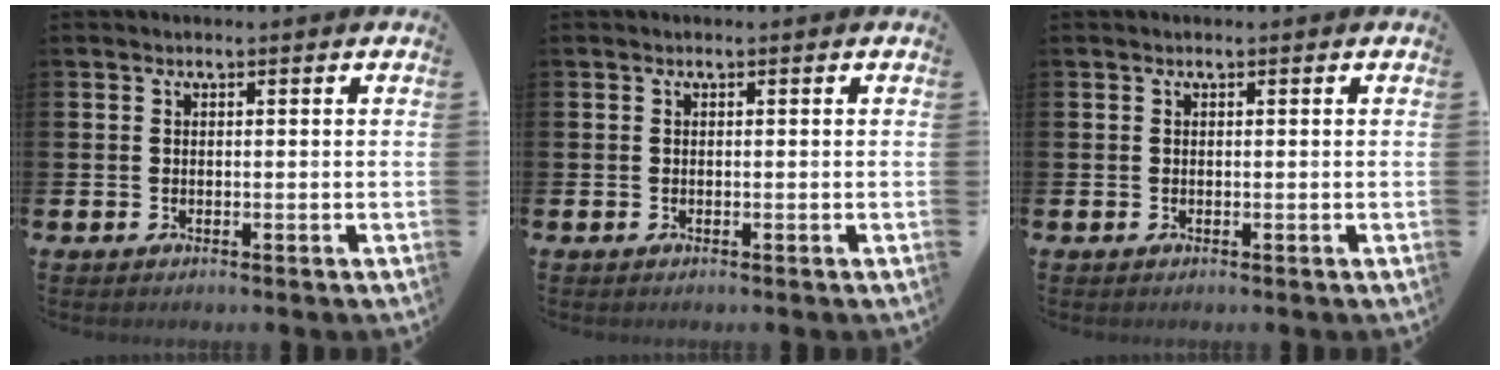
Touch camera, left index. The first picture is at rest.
{"total": 0.0}
{"total": 0.0}